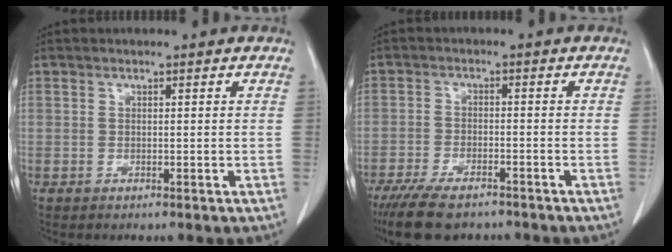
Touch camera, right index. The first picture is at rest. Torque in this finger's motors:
{"motor_torque": [0.97, -0.93, 0.23, 0.12]}